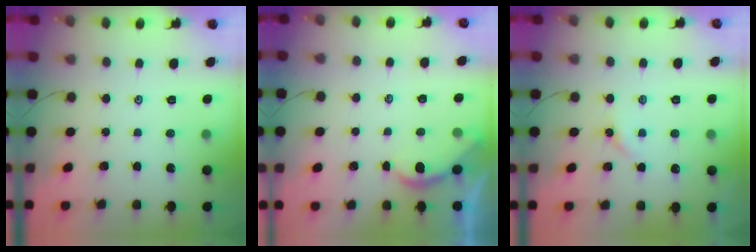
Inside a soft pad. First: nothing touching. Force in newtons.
{"total": 1.5, "press": 1.5, "slide": 0.2}
{"total": 4.3, "press": 4.2, "slide": 0.7}